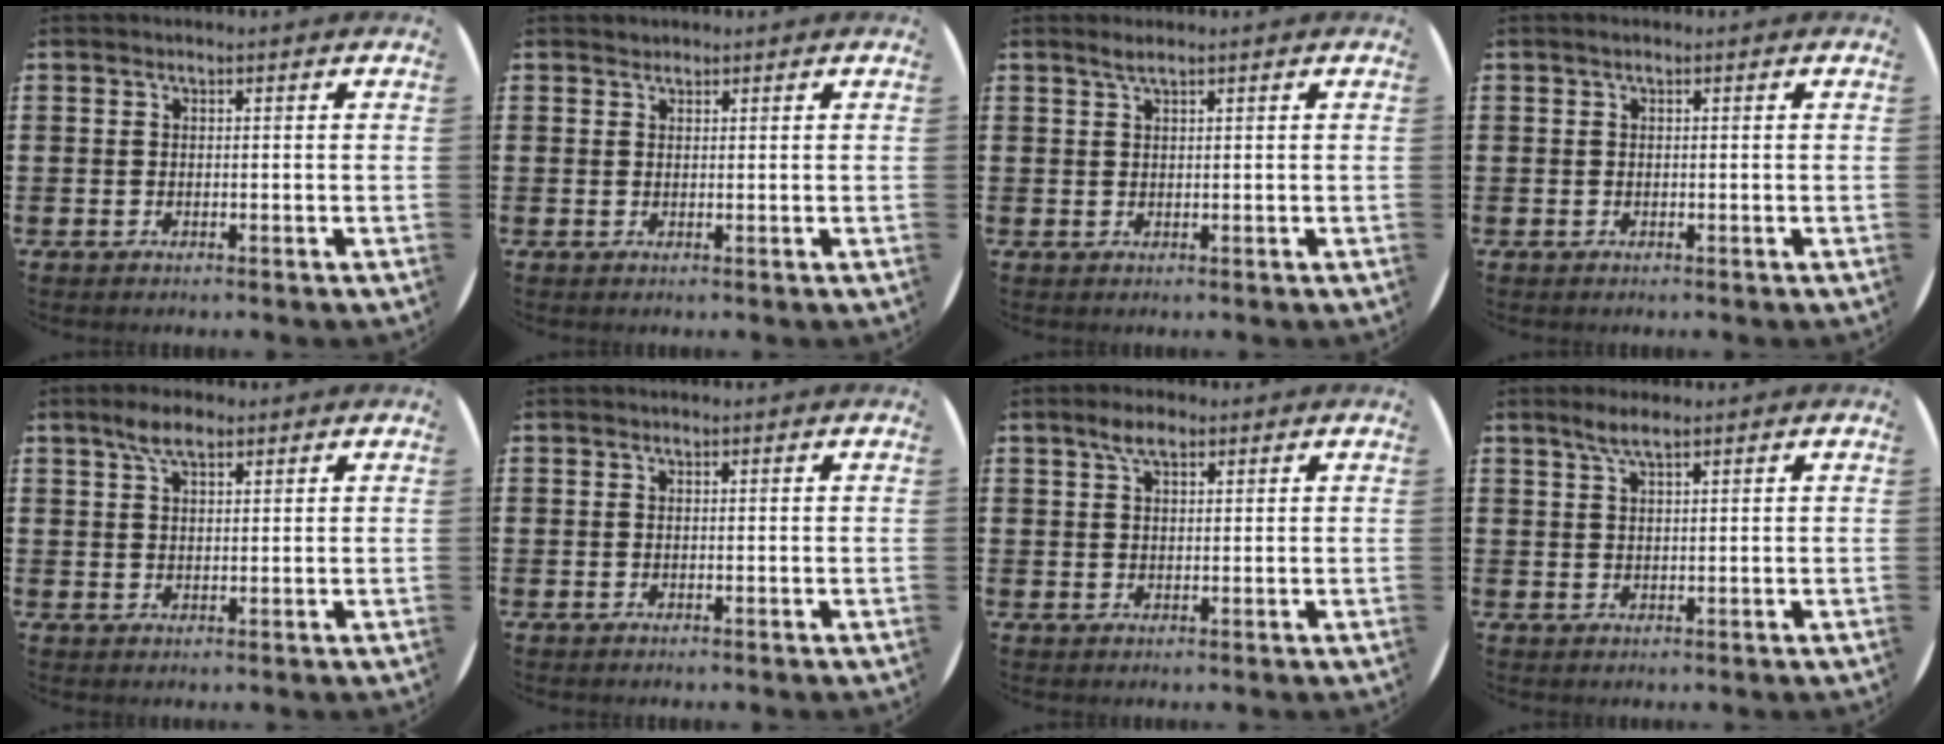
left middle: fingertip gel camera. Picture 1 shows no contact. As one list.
[{"total": 0.7, "force": [0.7, 0.2, -0.1], "torque": [0.002, 0.003, 0.013]}, {"total": 1.4, "force": [1.0, 0.0, 0.9], "torque": [-0.018, 0.003, 0.018]}, {"total": 0.0}, {"total": 3.9, "force": [2.7, 1.4, 2.4], "torque": [-0.043, 0.005, 0.046]}, {"total": 0.0}, {"total": 3.4, "force": [2.3, 1.3, 2.1], "torque": [-0.037, 0.006, 0.039]}, {"total": 2.8, "force": [2.0, 0.4, 1.9], "torque": [-0.039, 0.006, 0.035]}]